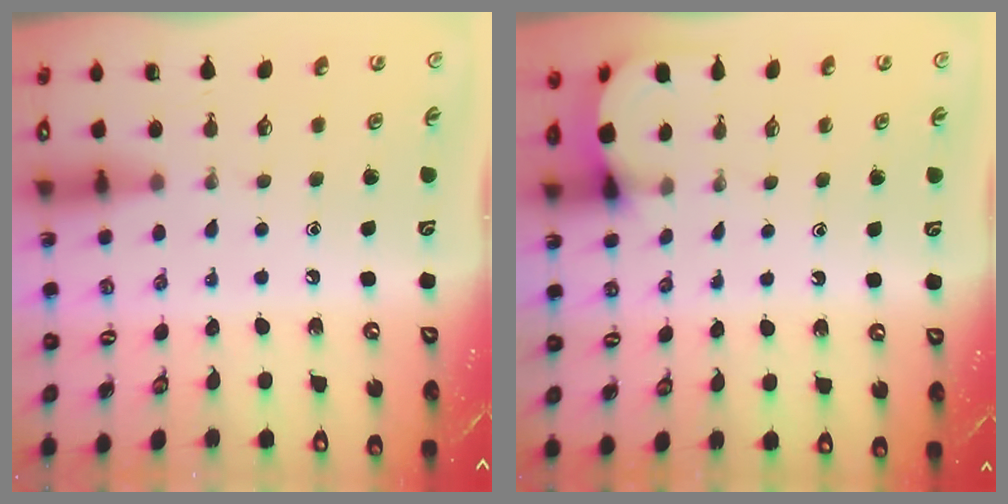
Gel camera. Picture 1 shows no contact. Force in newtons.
{"total": 2.9, "press": 2.9, "slide": 0.3}